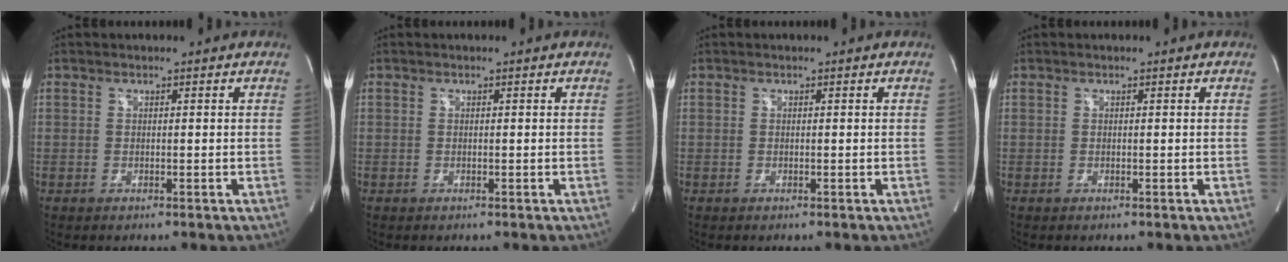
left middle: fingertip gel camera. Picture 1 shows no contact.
{"total": 0.0}
{"total": 0.0}
{"total": 0.0}